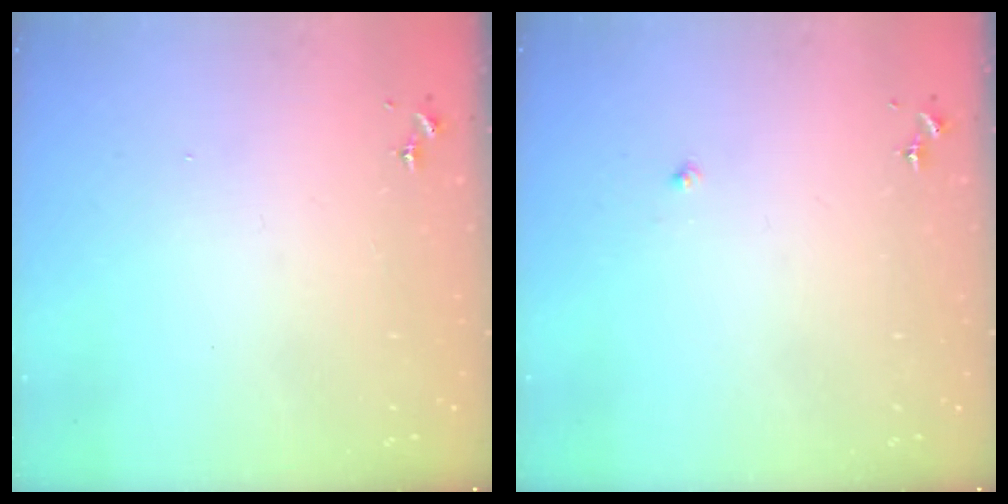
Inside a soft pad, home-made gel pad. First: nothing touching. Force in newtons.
{"total": 1.8, "press": 1.8, "slide": 0.1}